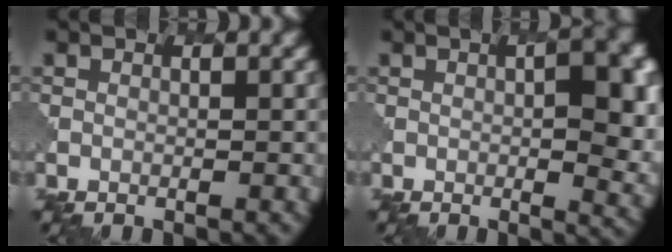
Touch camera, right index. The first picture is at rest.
{"total": 6.6, "force": [0.6, 2.1, 6.2], "torque": [-0.075, -0.002, 0.011]}